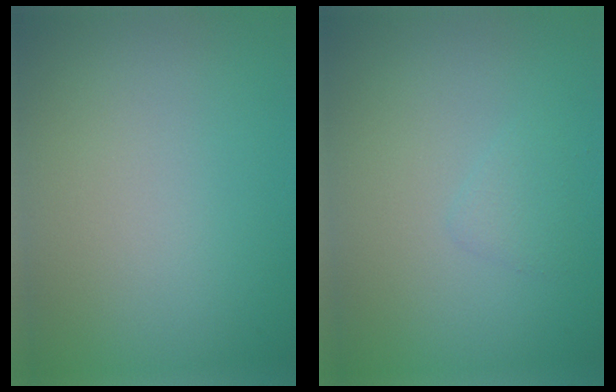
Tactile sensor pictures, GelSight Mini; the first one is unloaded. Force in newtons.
{"total": 1.0, "press": 1.0, "slide": 0.1}